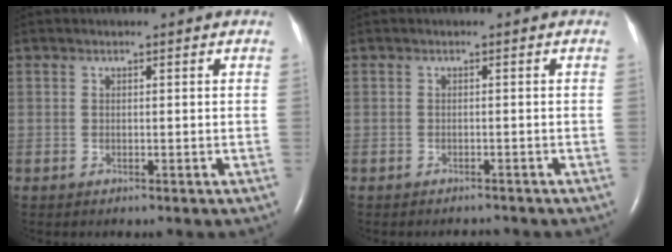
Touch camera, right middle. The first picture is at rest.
{"total": 1.4, "force": [-1.3, 0.3, 0.1], "torque": [-0.005, -0.005, -0.014]}